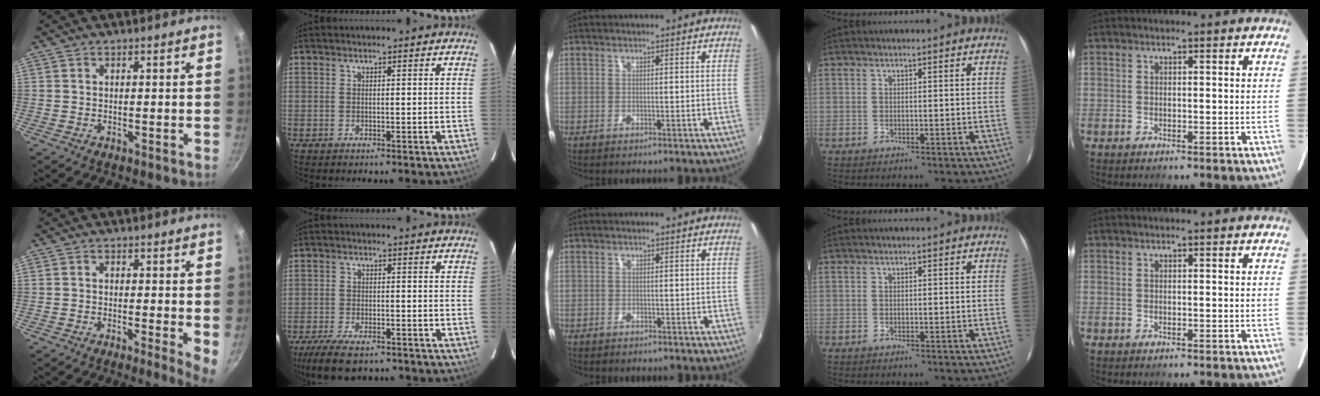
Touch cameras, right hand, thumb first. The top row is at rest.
{"thumb": {"total": 4.0, "force": [-0.3, 0.8, 3.9], "torque": [-0.050, -0.009, -0.007]}, "index": {"total": 10.2, "force": [-7.6, 3.6, 5.6], "torque": [-0.138, -0.025, -0.133]}, "middle": {"total": 0.9, "force": [-0.7, 0.7, -0.1], "torque": [-0.003, 0.001, -0.011]}}